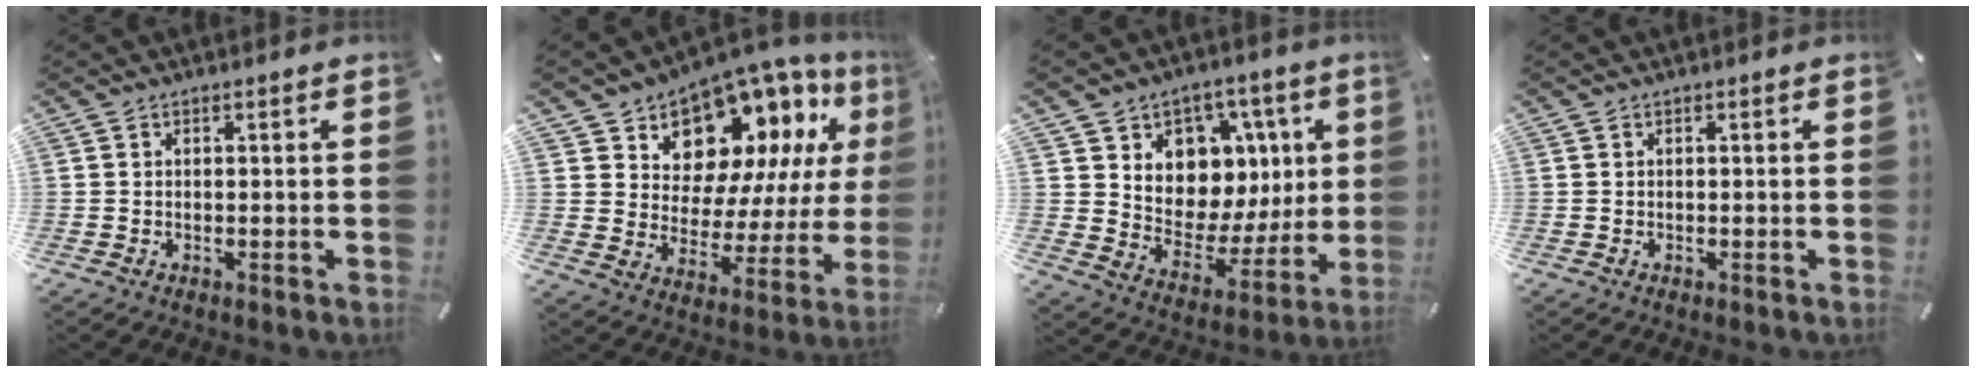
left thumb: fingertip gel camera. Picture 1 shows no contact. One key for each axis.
{"total": 13.4, "fx": 9.8, "fy": 8.3, "fz": 4.0, "tx": -0.075, "ty": -0.095, "tz": 0.177}
{"total": 10.1, "fx": 3.5, "fy": 9.2, "fz": 2.1, "tx": -0.019, "ty": -0.060, "tz": 0.071}
{"total": 0.0}